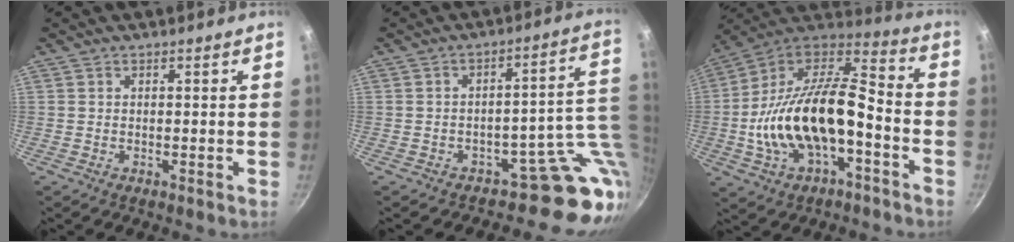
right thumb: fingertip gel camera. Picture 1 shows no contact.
{"total": 11.3, "force": [-2.5, 7.4, 8.2], "torque": [-0.033, 0.027, -0.036]}
{"total": 24.1, "force": [-5.7, 12.0, 20.1], "torque": [-0.366, 0.053, -0.107]}